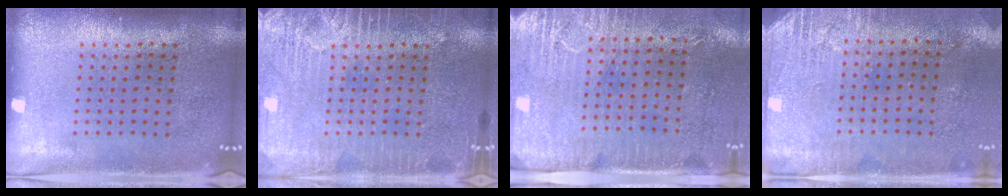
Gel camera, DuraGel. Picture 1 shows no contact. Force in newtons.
{"total": 3.9, "press": 3.9, "slide": 0.5}
{"total": 2.9, "press": 2.4, "slide": 1.6}
{"total": 2.8, "press": 2.4, "slide": 1.5}